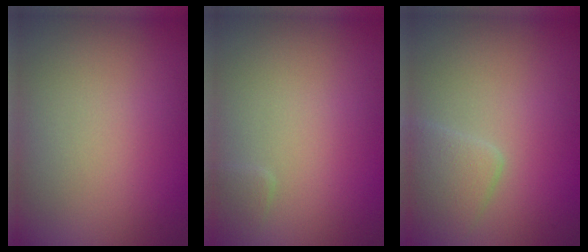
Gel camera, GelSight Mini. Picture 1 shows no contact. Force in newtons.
{"total": 0.8, "press": 0.8, "slide": 0.0}
{"total": 2.5, "press": 2.5, "slide": 0.1}